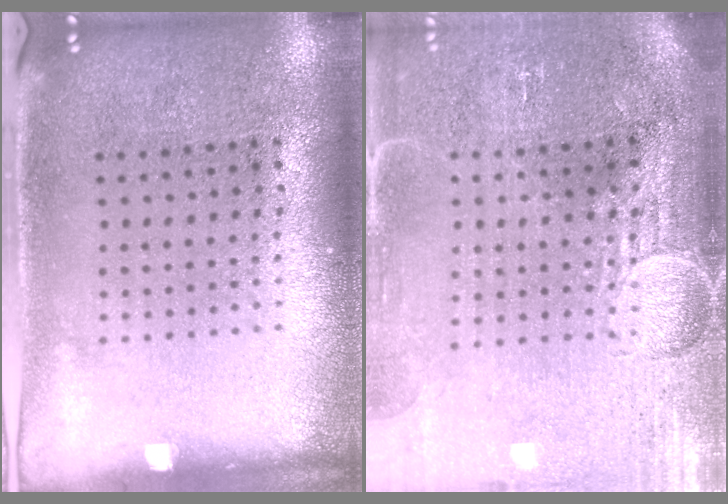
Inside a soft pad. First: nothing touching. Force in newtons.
{"total": 3.8, "press": 3.4, "slide": 1.6}